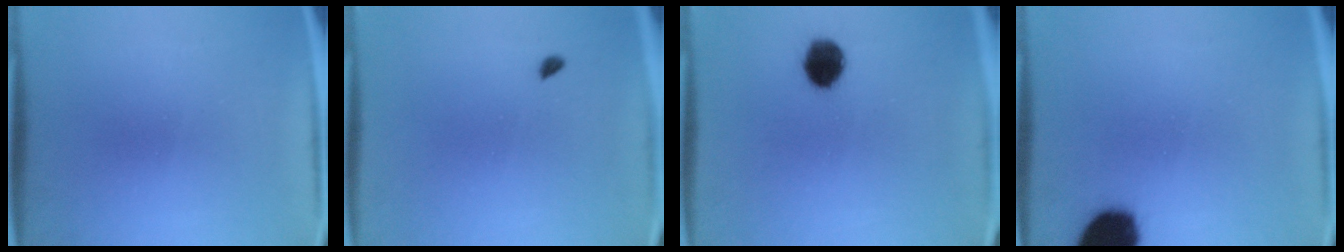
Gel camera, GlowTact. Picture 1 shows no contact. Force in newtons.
{"total": 0.8}
{"total": 6.9}
{"total": 15.0}